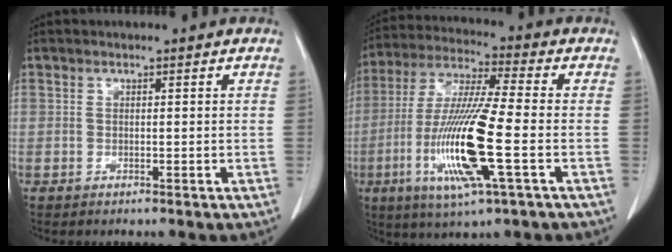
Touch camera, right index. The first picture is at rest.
{"total": 16.1, "force": [-4.2, 0.7, 15.6], "torque": [-0.323, -0.019, -0.082]}